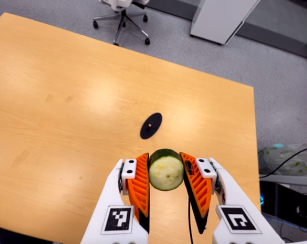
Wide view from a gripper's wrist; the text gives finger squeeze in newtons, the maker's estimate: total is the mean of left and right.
{"total": 12.1, "left": 11.0, "right": 13.3}